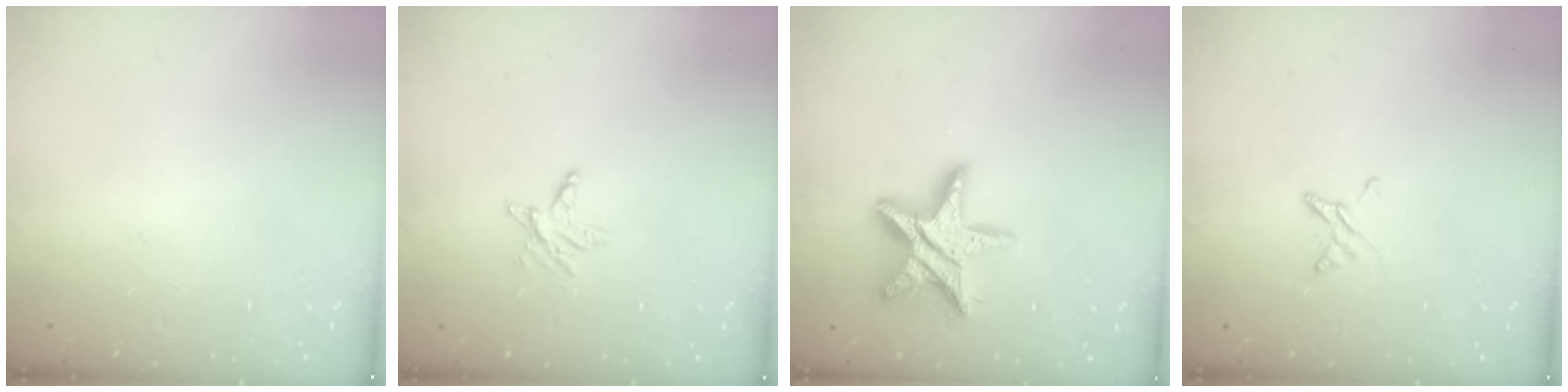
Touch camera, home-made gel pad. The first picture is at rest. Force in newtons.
{"total": 3.6, "press": 3.6, "slide": 0.5}
{"total": 14.5, "press": 14.5, "slide": 0.6}
{"total": 4.2, "press": 4.2, "slide": 0.5}